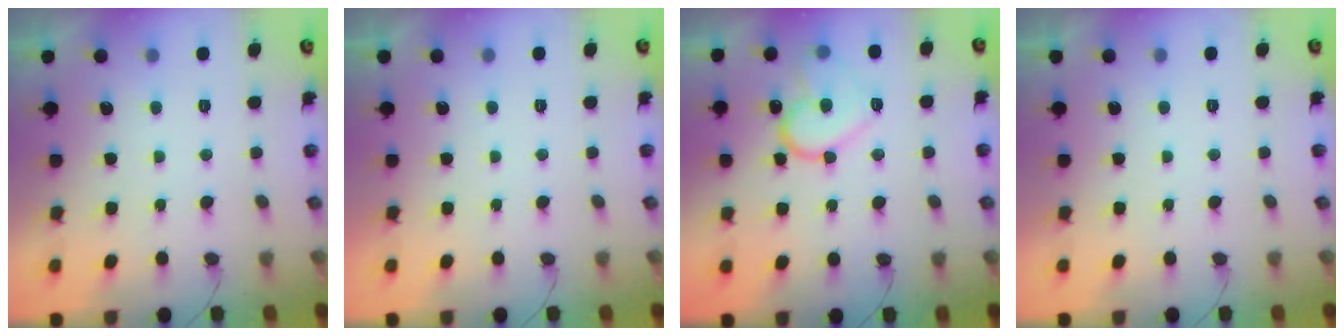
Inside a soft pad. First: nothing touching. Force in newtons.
{"total": 1.9, "press": 1.9, "slide": 0.1}
{"total": 14.0, "press": 13.9, "slide": 1.2}
{"total": 1.8, "press": 1.8, "slide": 0.0}